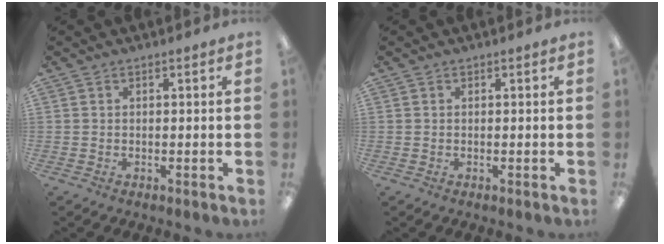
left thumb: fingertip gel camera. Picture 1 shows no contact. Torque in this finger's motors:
{"motor_torque": [0.00, 0.01, 0.03, -0.03, 0.00]}